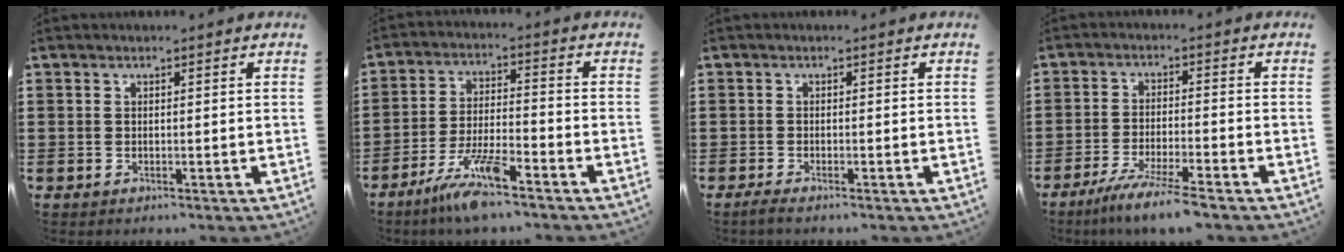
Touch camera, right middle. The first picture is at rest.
{"total": 8.2, "force": [-6.1, 0.9, 5.4], "torque": [-0.116, -0.010, -0.116]}
{"total": 0.9, "force": [-0.7, 0.0, 0.5], "torque": [-0.011, -0.005, -0.012]}
{"total": 5.8, "force": [-4.9, -0.5, 3.1], "torque": [-0.060, -0.020, -0.090]}